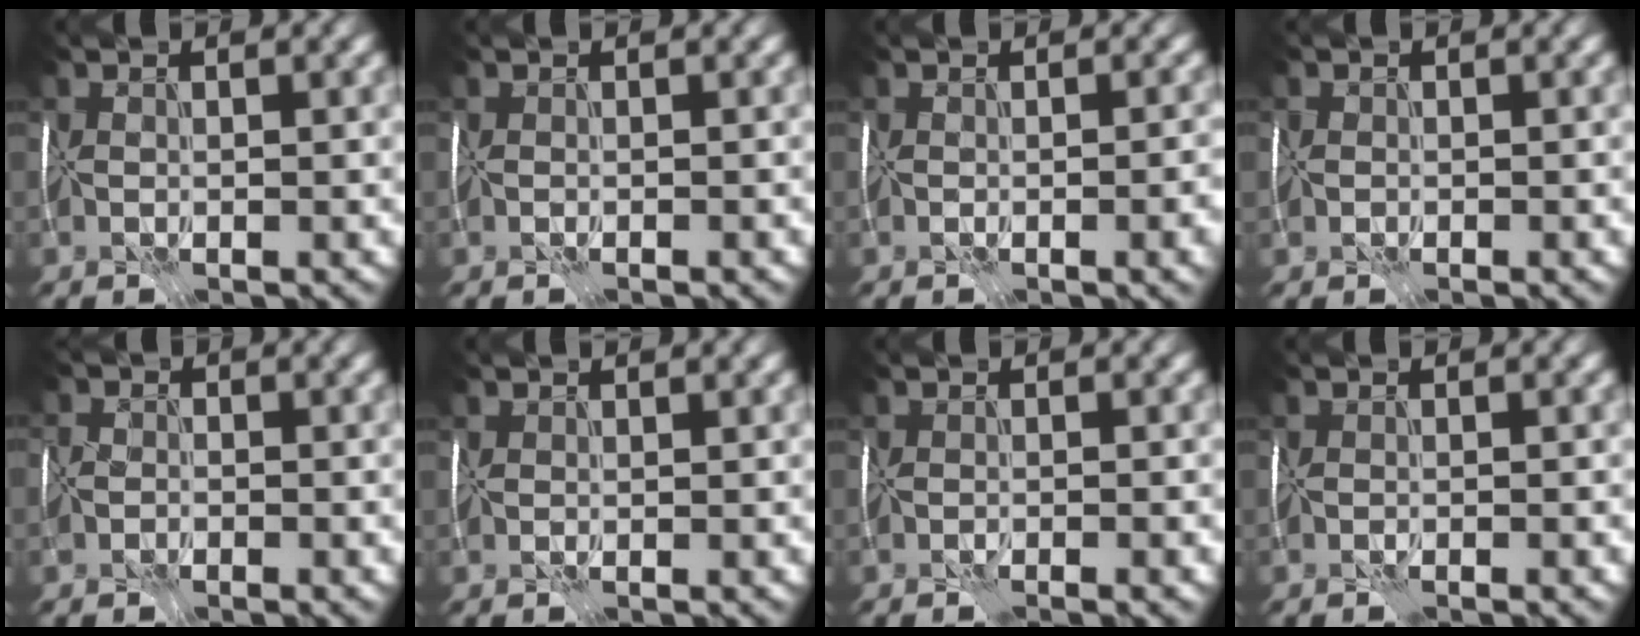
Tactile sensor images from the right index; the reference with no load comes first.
{"total": 0.0}
{"total": 3.7, "force": [-1.2, 1.1, 3.3], "torque": [-0.033, -0.013, -0.009]}
{"total": 0.7, "force": [-0.4, 0.6, -0.2], "torque": [0.010, 0.000, -0.011]}
{"total": 4.2, "force": [-2.4, 3.0, 1.7], "torque": [-0.016, 0.002, -0.065]}
{"total": 0.6, "force": [0.6, -0.1, -0.1], "torque": [-0.001, 0.000, 0.011]}
{"total": 1.6, "force": [-1.4, -0.3, 0.7], "torque": [-0.003, -0.012, -0.017]}
{"total": 1.0, "force": [-0.9, -0.4, 0.3], "torque": [0.004, -0.013, -0.014]}